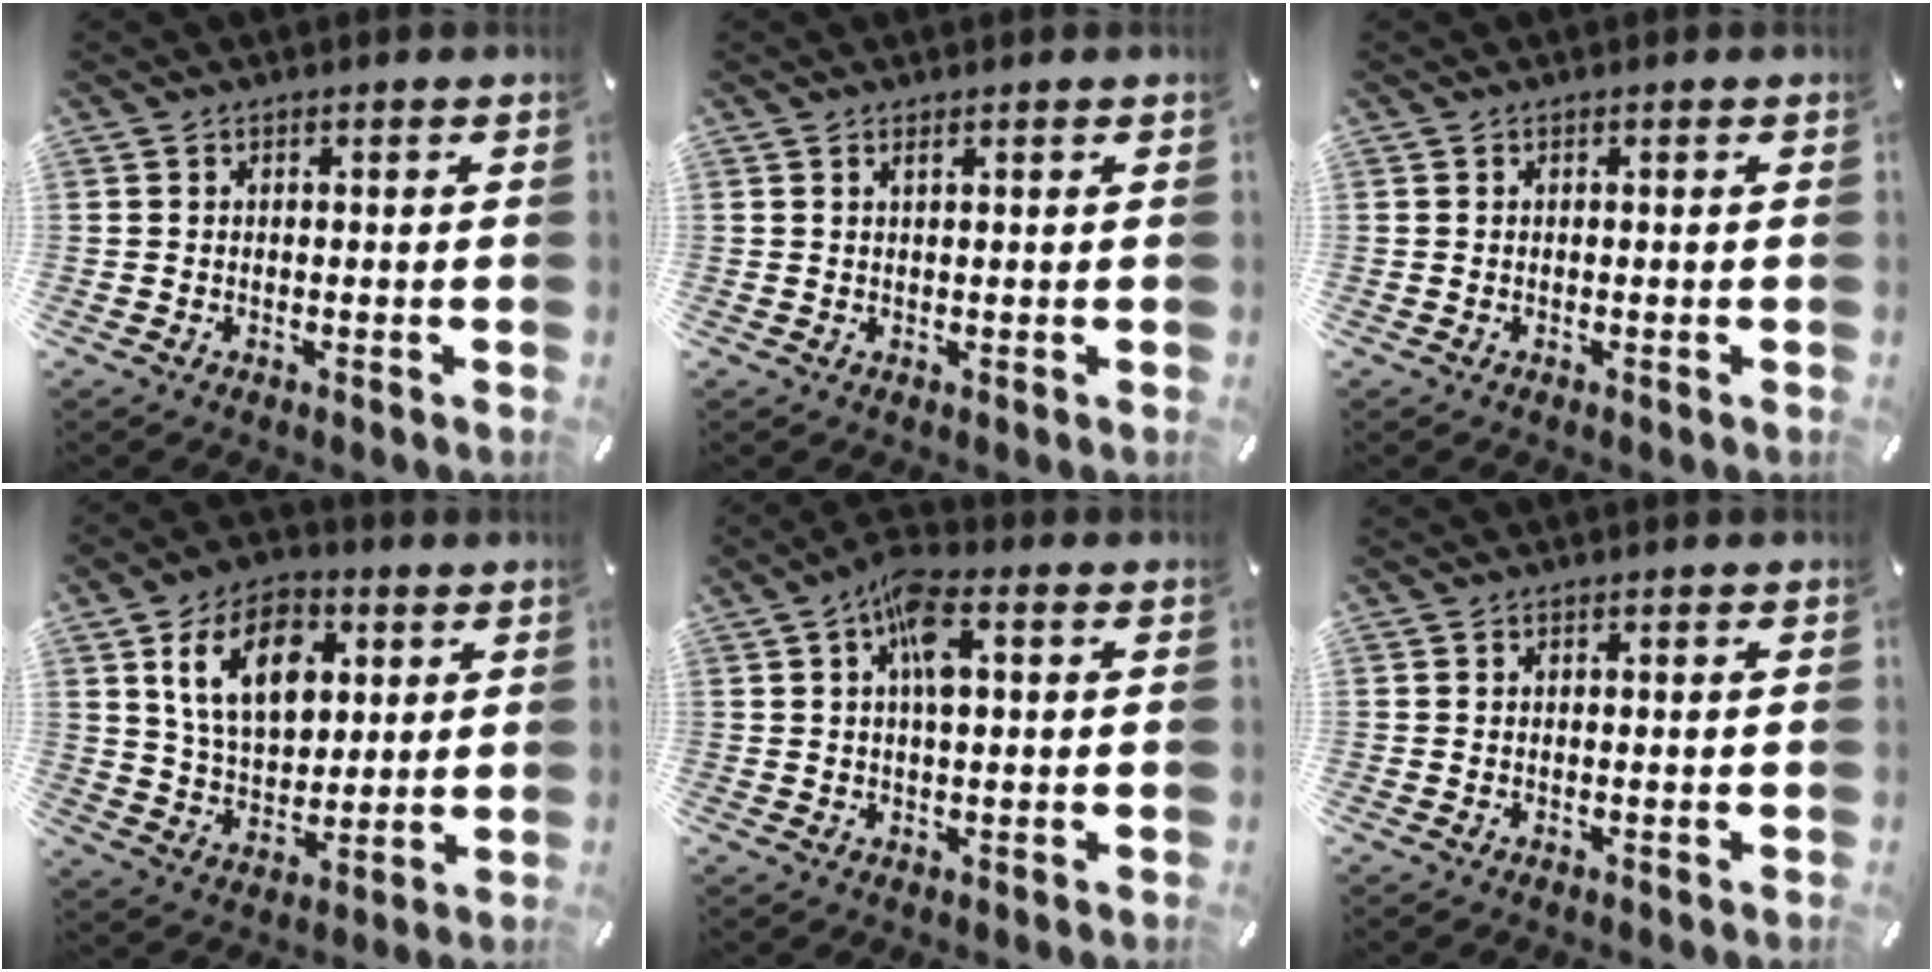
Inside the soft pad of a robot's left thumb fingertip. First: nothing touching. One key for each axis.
{"total": 1.0, "fx": 0.6, "fy": 0.2, "fz": 0.8, "tx": -0.017, "ty": 0.000, "tz": 0.010}
{"total": 0.0}
{"total": 14.6, "fx": 5.4, "fy": 10.1, "fz": 9.1, "tx": -0.157, "ty": -0.001, "tz": 0.095}
{"total": 8.1, "fx": 2.1, "fy": 3.4, "fz": 7.1, "tx": -0.131, "ty": 0.010, "tz": 0.035}
{"total": 0.0}